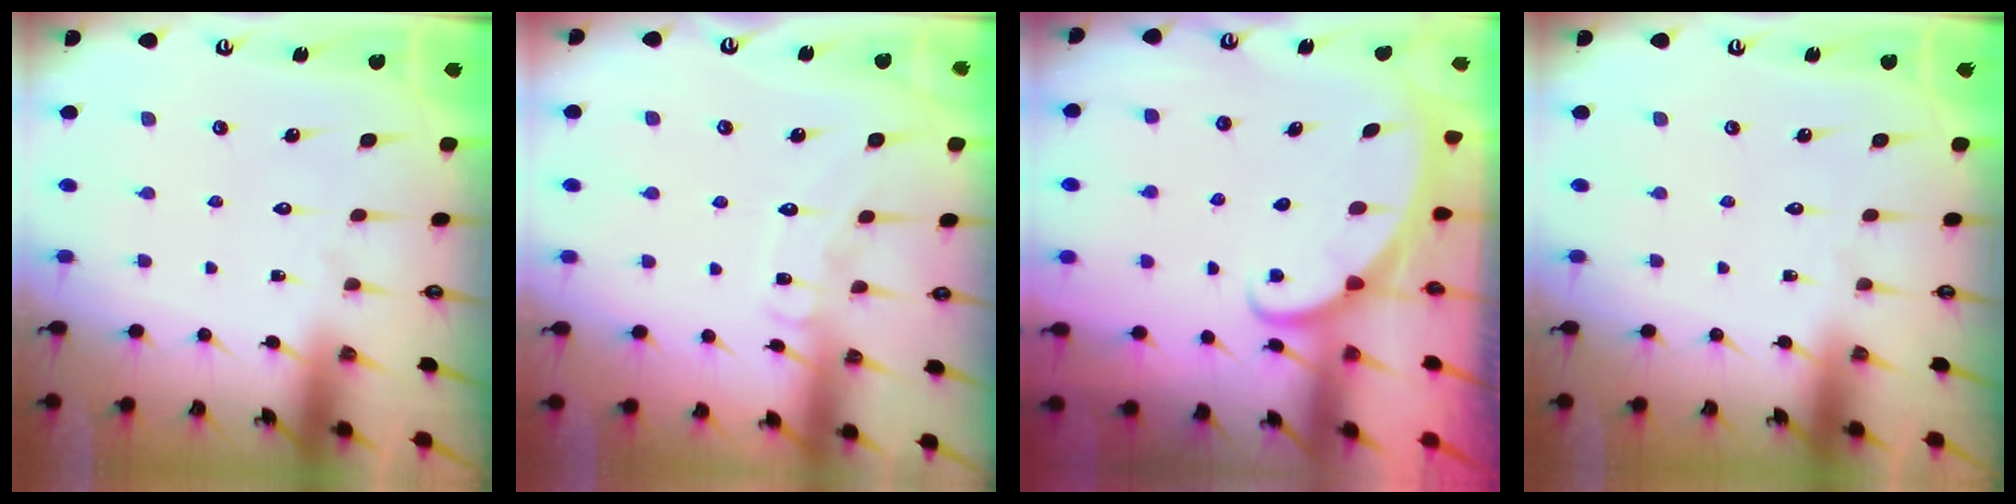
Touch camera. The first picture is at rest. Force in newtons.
{"total": 7.5, "press": 7.5, "slide": 0.6}
{"total": 1.7, "press": 1.7, "slide": 0.1}
{"total": 0.0}